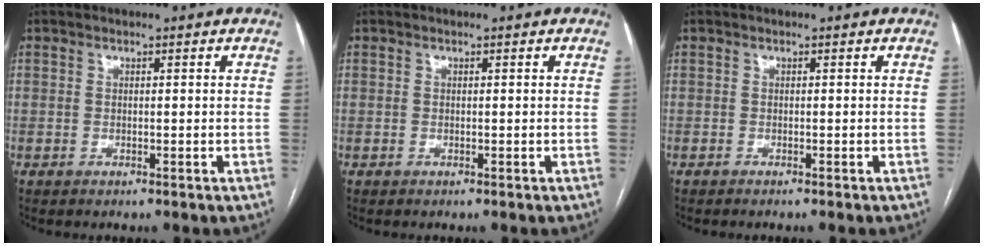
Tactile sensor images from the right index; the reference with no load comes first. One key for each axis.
{"total": 0.0}
{"total": 1.2, "fx": -1.0, "fy": -0.1, "fz": 0.5, "tx": -0.003, "ty": 0.000, "tz": -0.013}